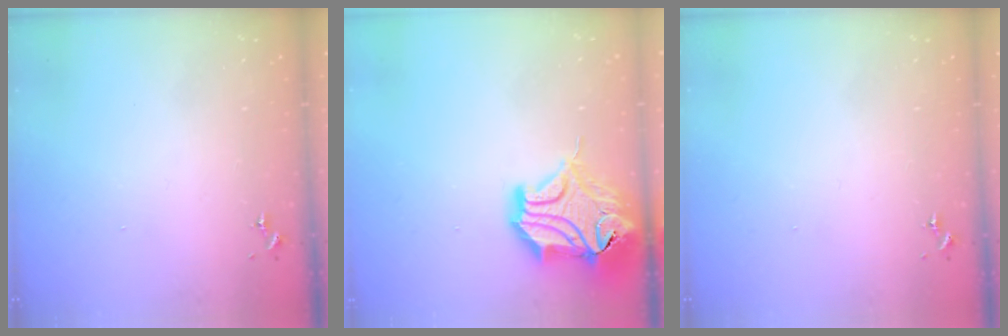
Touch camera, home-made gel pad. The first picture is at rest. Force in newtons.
{"total": 20.0, "press": 19.8, "slide": 2.7}
{"total": 0.0}